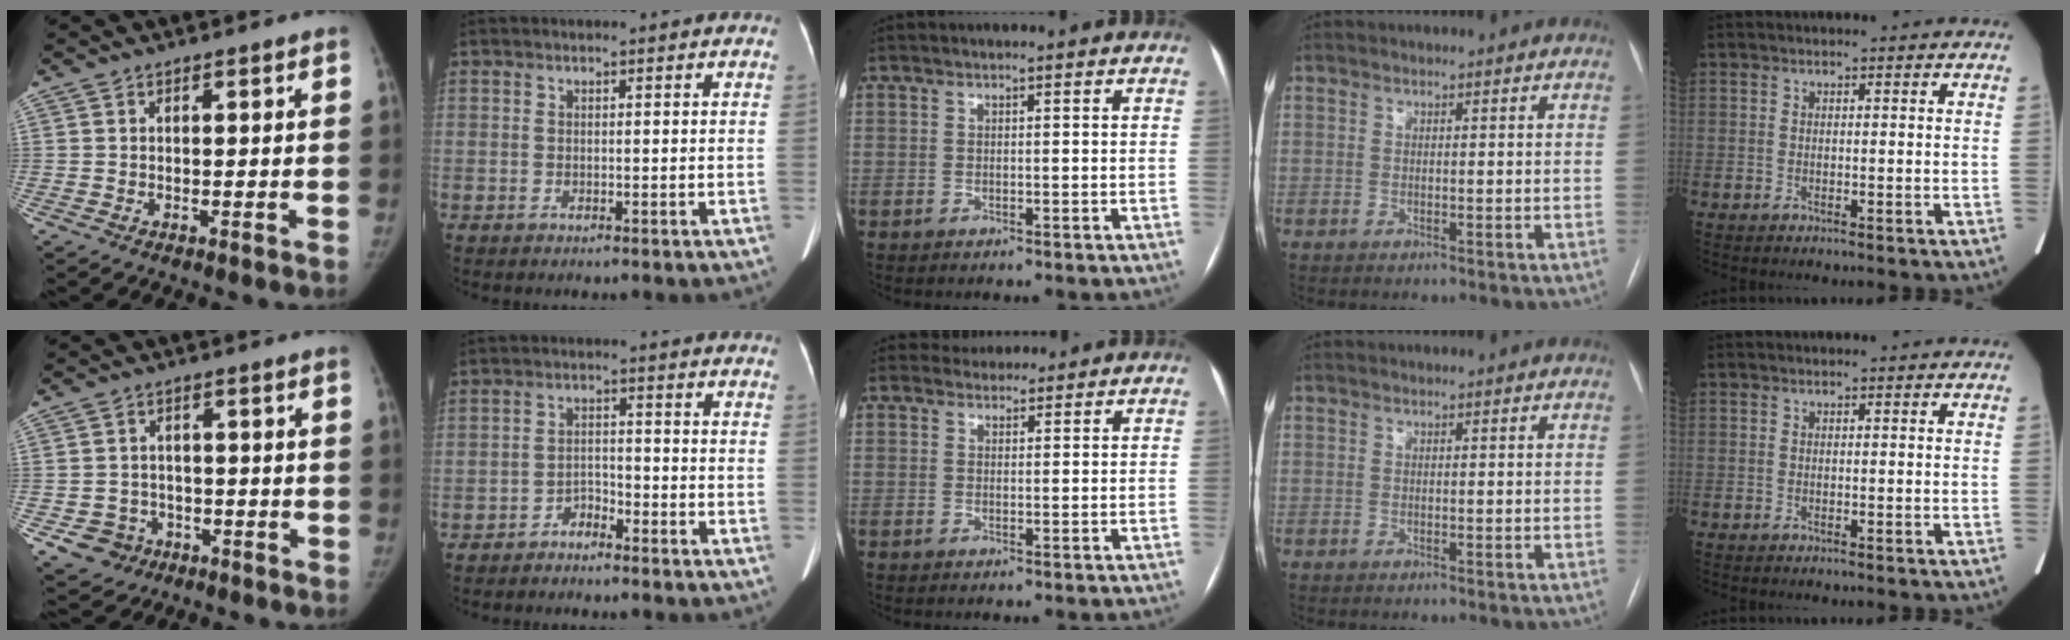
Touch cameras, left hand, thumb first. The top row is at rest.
{"thumb": {"total": 6.1, "force": [-2.7, 5.4, 0.9], "torque": [0.001, 0.021, -0.036]}, "index": {"total": 2.6, "force": [-2.3, 1.0, 0.7], "torque": [-0.011, 0.001, -0.040]}, "middle": {"total": 2.7, "force": [2.4, 1.1, -0.3], "torque": [0.008, 0.017, 0.037]}}